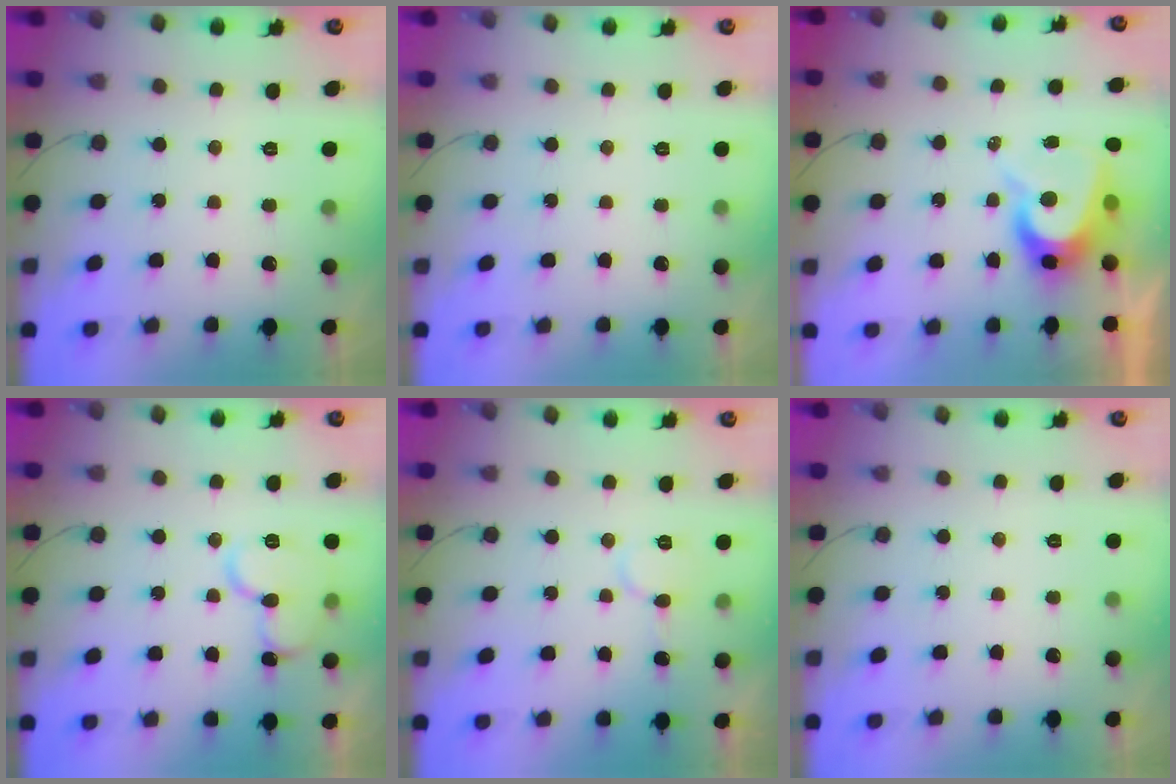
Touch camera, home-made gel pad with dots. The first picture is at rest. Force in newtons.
{"total": 0.0}
{"total": 8.4, "press": 8.3, "slide": 0.6}
{"total": 10.3, "press": 10.2, "slide": 1.3}
{"total": 6.1, "press": 6.1, "slide": 0.2}
{"total": 0.0}